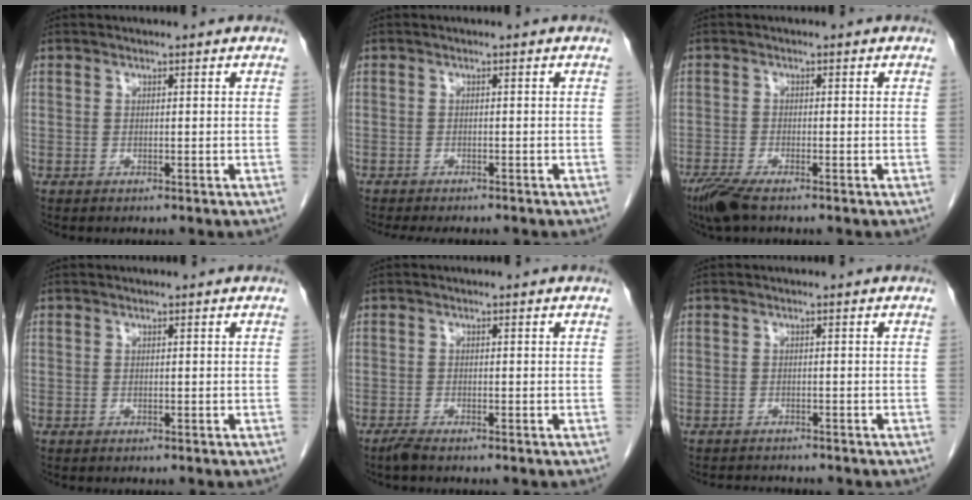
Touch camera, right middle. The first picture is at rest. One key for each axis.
{"total": 6.7, "fx": -5.9, "fy": 1.6, "fz": 2.8, "tx": -0.035, "ty": -0.010, "tz": -0.081}
{"total": 4.4, "fx": -3.2, "fy": 0.7, "fz": 2.9, "tx": -0.061, "ty": -0.013, "tz": -0.061}
{"total": 0.0}
{"total": 1.5, "fx": -1.2, "fy": 0.0, "fz": 0.8, "tx": -0.026, "ty": -0.006, "tz": -0.025}
{"total": 3.6, "fx": -3.4, "fy": 0.6, "fz": 0.8, "tx": -0.014, "ty": -0.011, "tz": -0.049}